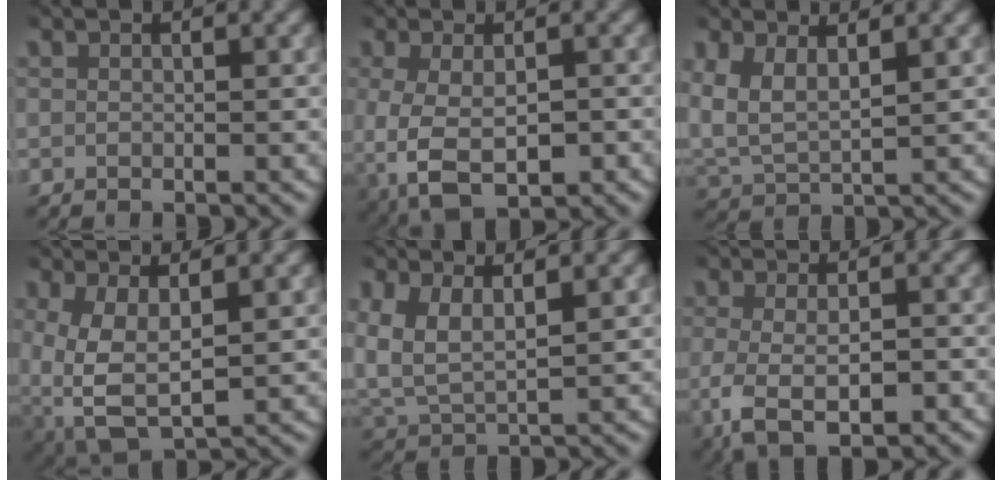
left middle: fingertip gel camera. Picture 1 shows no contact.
{"total": 7.3, "force": [-1.9, 4.4, 5.6], "torque": [-0.131, -0.028, -0.009]}
{"total": 4.7, "force": [1.4, 3.4, 2.9], "torque": [-0.086, -0.007, 0.029]}
{"total": 5.7, "force": [-0.5, 3.5, 4.5], "torque": [-0.109, -0.034, 0.013]}
{"total": 5.2, "force": [1.4, 3.8, 3.2], "torque": [-0.094, -0.007, 0.029]}
{"total": 5.7, "force": [-1.8, 2.7, 4.7], "torque": [-0.101, -0.014, -0.016]}